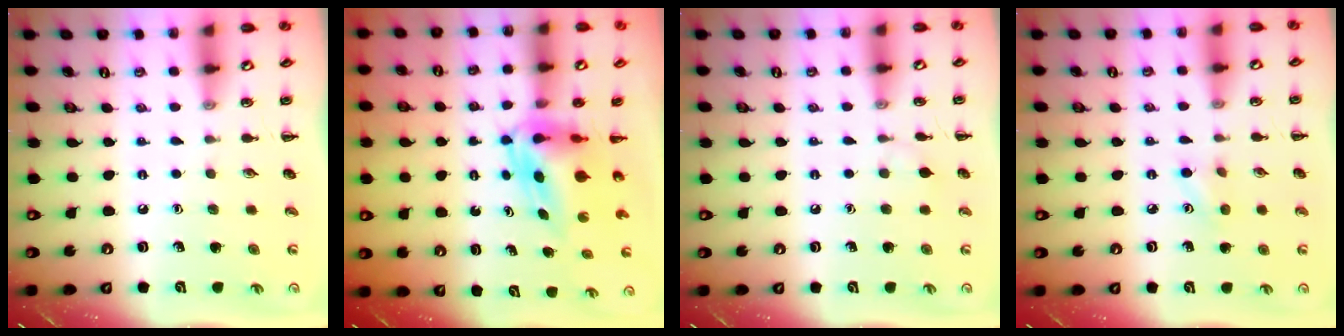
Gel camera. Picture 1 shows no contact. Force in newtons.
{"total": 7.0, "press": 6.8, "slide": 1.5}
{"total": 4.1, "press": 3.8, "slide": 1.6}
{"total": 4.3, "press": 4.1, "slide": 1.2}